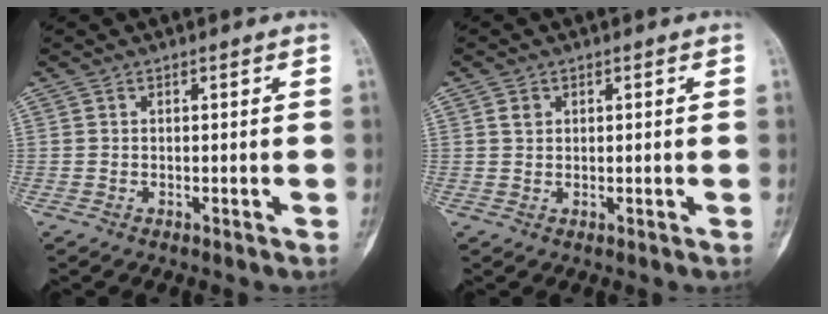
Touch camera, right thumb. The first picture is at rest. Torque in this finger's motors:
{"motor_torque": [-0.34, 0.26, -0.04, 0.09, 0.00]}